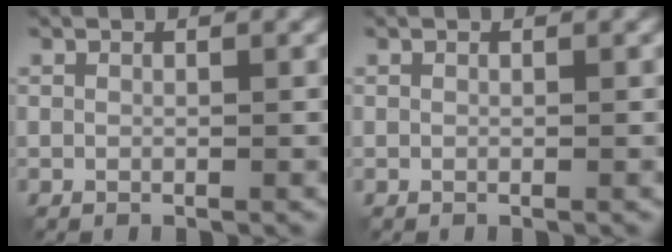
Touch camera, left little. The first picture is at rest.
{"total": 0.0}